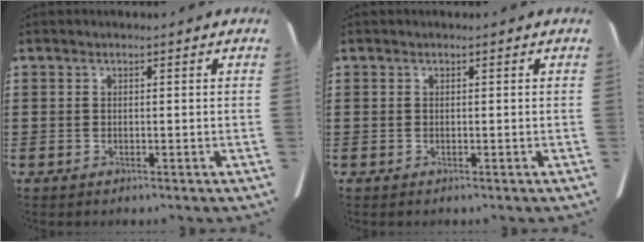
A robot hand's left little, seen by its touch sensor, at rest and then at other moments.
{"total": 0.0}